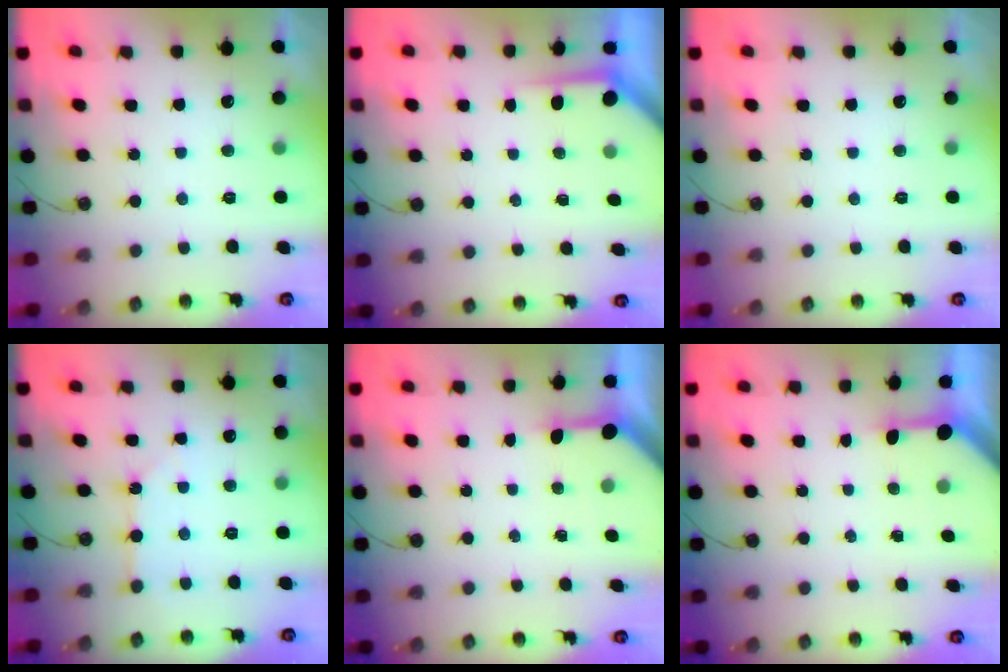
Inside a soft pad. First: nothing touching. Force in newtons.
{"total": 3.7, "press": 3.7, "slide": 0.4}
{"total": 0.0}
{"total": 2.2, "press": 2.2, "slide": 0.4}
{"total": 3.3, "press": 3.3, "slide": 0.4}
{"total": 3.4, "press": 3.3, "slide": 0.3}